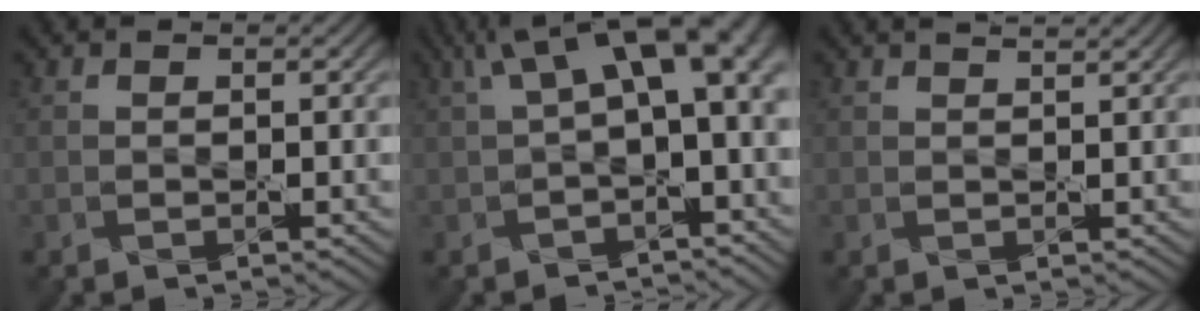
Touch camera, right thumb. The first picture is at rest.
{"total": 10.1, "force": [2.2, 4.2, 8.9], "torque": [-0.144, 0.011, 0.042]}
{"total": 1.4, "force": [1.2, 0.2, 0.6], "torque": [-0.011, -0.002, 0.013]}